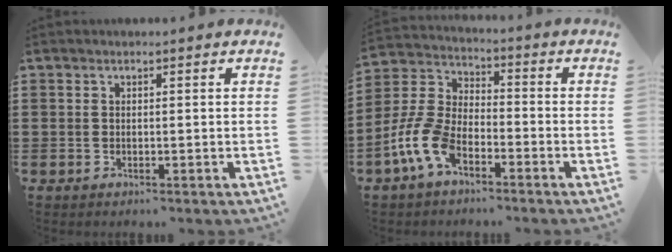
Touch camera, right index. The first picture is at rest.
{"total": 8.5, "force": [-4.9, 4.2, 5.6], "torque": [-0.167, -0.012, -0.107]}